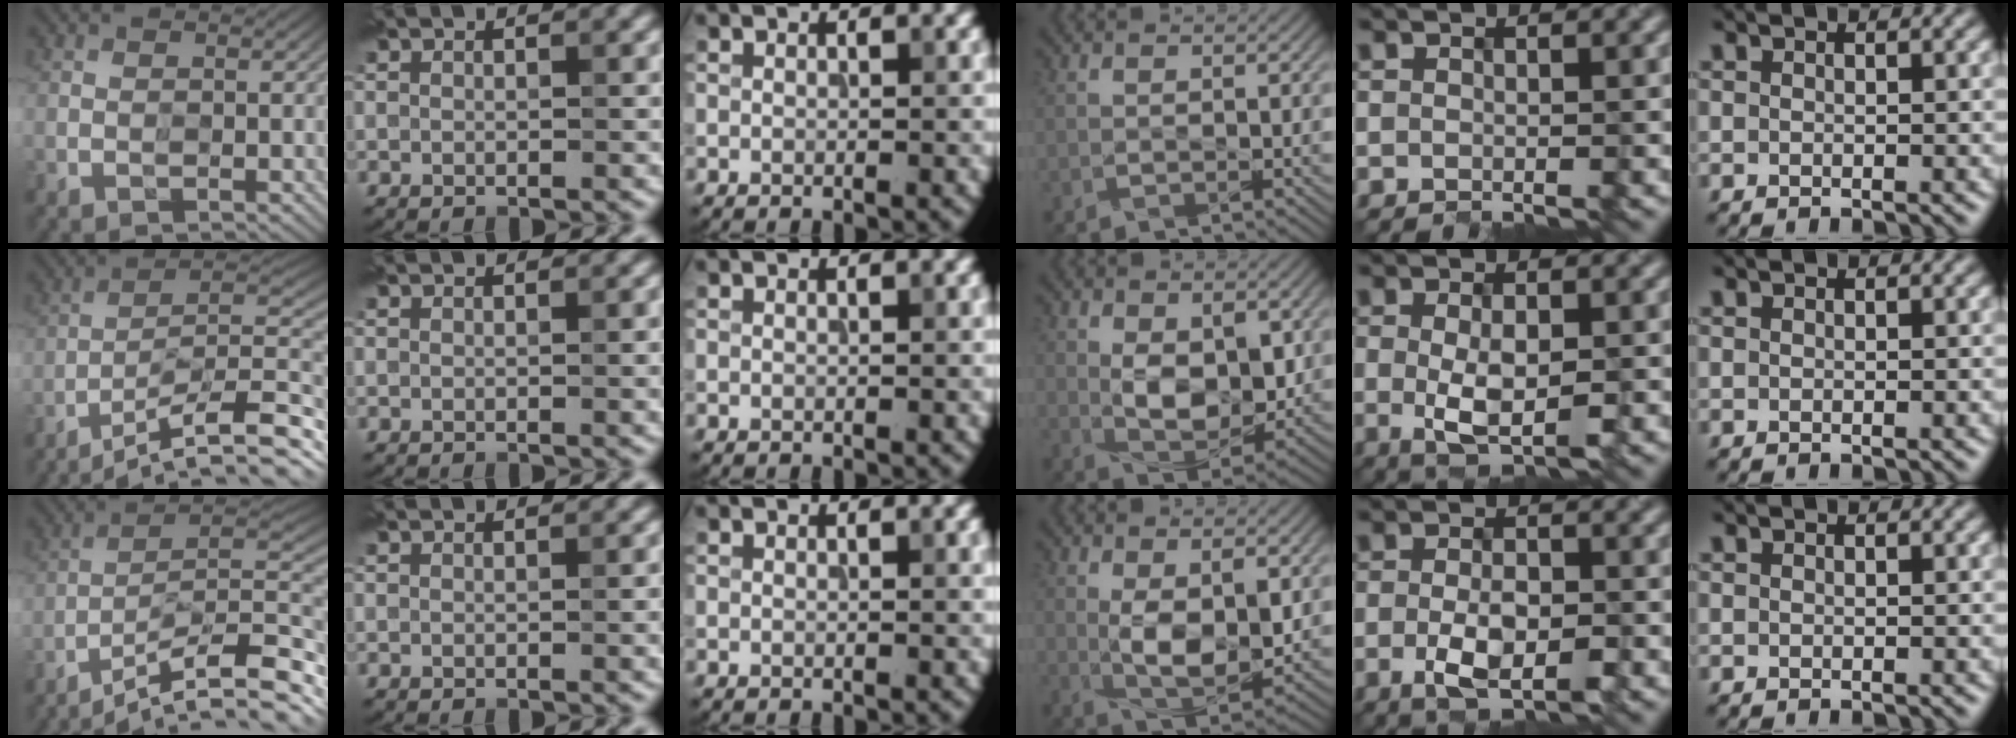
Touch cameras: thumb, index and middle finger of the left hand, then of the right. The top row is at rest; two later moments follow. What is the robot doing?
{"motion": "insert", "object": "key"}